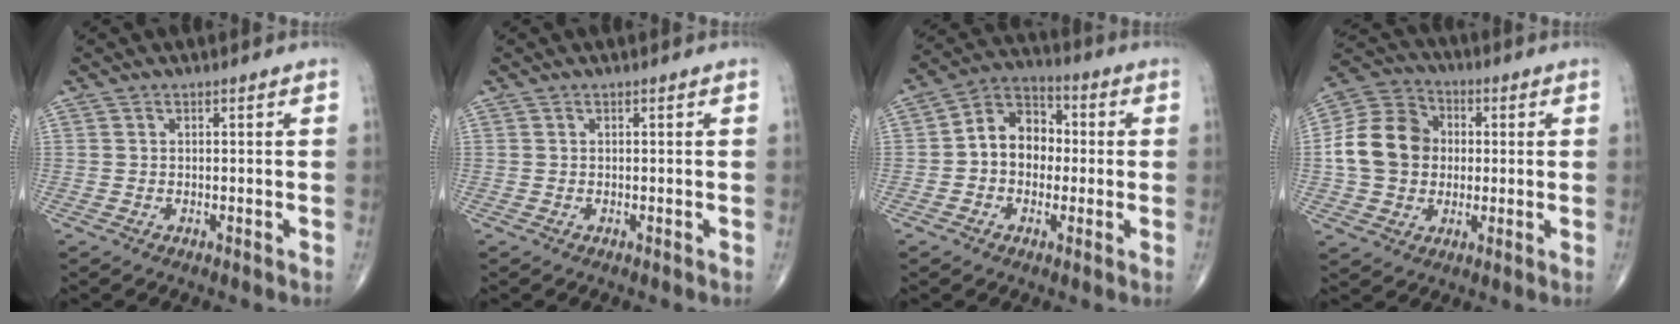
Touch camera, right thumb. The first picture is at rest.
{"total": 0.0}
{"total": 10.0, "force": [-0.2, 7.7, 6.4], "torque": [-0.071, 0.033, -0.018]}
{"total": 14.0, "force": [0.4, 11.6, 7.8], "torque": [-0.129, 0.025, 0.002]}